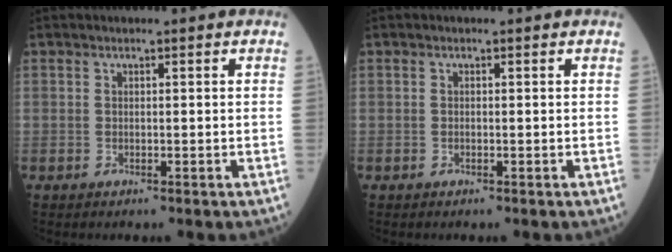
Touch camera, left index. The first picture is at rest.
{"total": 0.0}